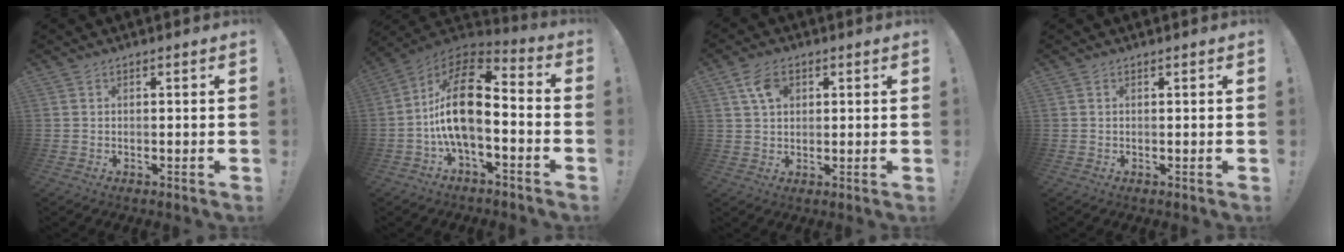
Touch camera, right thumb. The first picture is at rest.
{"total": 17.6, "force": [-1.9, 8.7, 15.2], "torque": [-0.283, 0.020, -0.030]}
{"total": 6.8, "force": [2.7, 4.8, 4.1], "torque": [-0.064, -0.002, 0.052]}
{"total": 0.0}